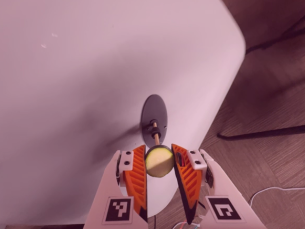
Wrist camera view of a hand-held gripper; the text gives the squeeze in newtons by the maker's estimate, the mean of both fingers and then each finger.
{"total": 10.5, "left": 11.5, "right": 9.4}